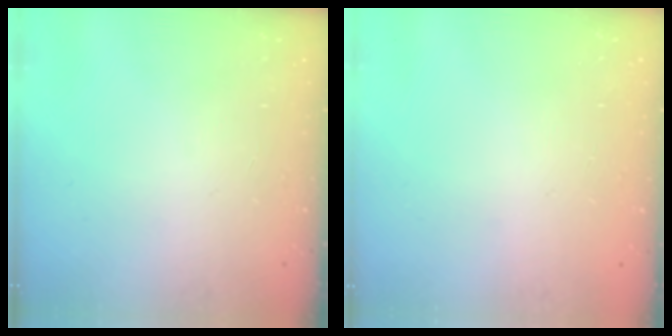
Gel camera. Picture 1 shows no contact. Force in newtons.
{"total": 0.0}